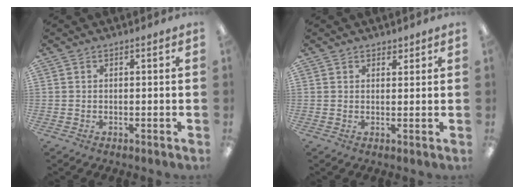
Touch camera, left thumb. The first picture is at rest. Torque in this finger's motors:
{"motor_torque": [-0.13, -0.02, -0.42, 0.09, -0.02]}